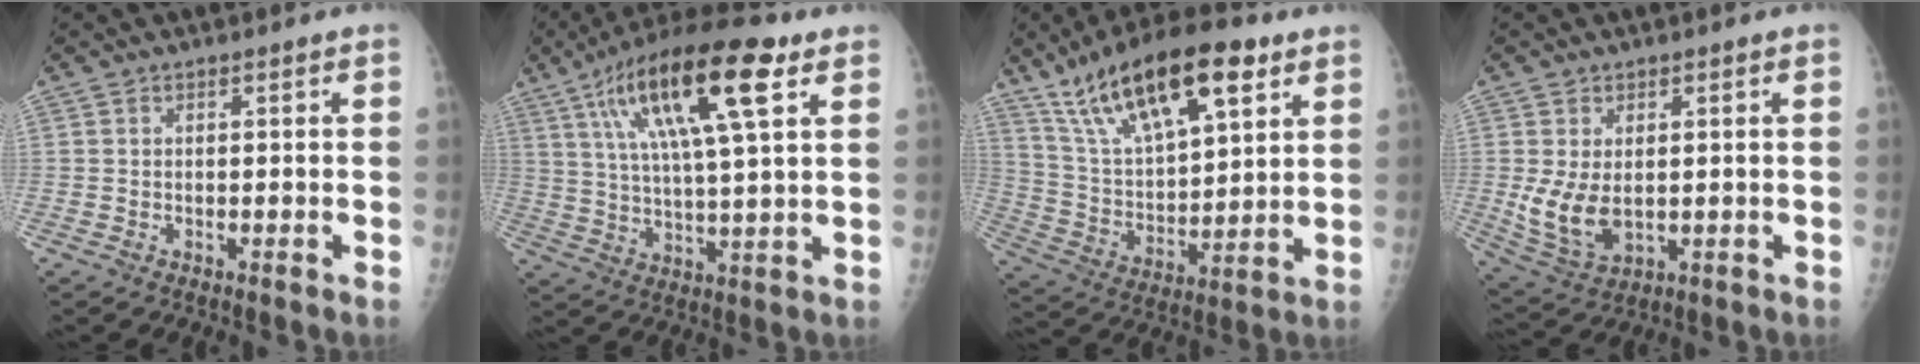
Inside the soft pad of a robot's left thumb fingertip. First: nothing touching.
{"total": 19.9, "force": [8.9, 5.2, 17.1], "torque": [-0.296, -0.003, 0.147]}
{"total": 22.3, "force": [12.8, 8.3, 16.3], "torque": [-0.257, -0.030, 0.232]}
{"total": 8.0, "force": [0.1, 5.2, 6.1], "torque": [-0.113, -0.014, 0.019]}